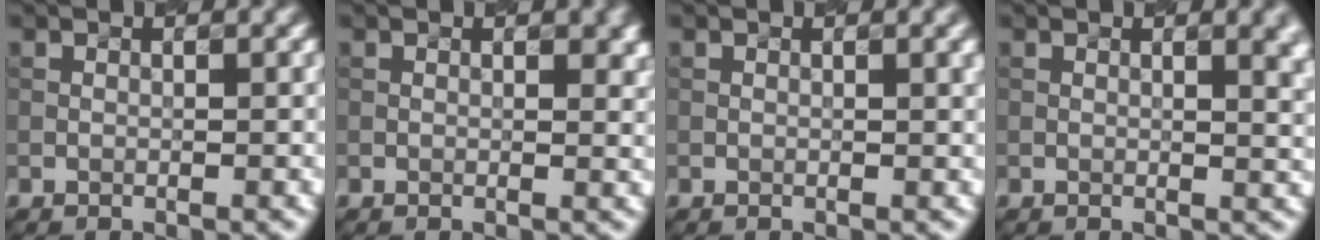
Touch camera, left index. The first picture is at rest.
{"total": 2.5, "force": [1.0, 1.2, 1.9], "torque": [-0.015, 0.005, 0.013]}
{"total": 1.6, "force": [0.6, 0.5, 1.4], "torque": [-0.014, 0.003, 0.004]}
{"total": 4.7, "force": [1.6, 2.2, 3.9], "torque": [-0.016, 0.012, 0.020]}